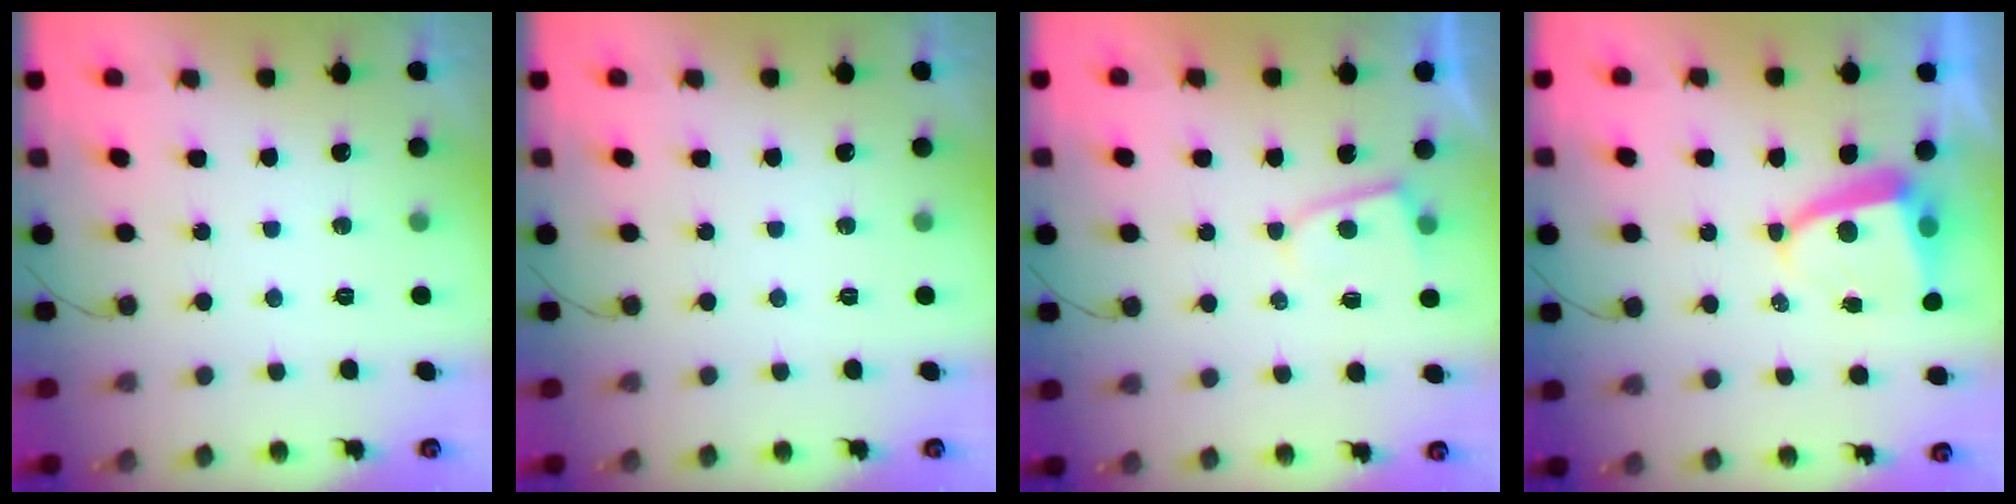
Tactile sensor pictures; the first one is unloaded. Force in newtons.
{"total": 0.0}
{"total": 3.3, "press": 3.3, "slide": 0.1}
{"total": 6.1, "press": 6.1, "slide": 0.7}